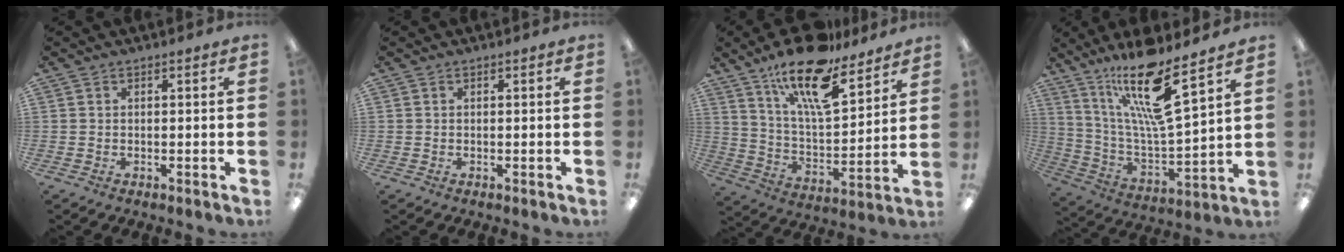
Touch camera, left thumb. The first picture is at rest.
{"total": 0.0}
{"total": 19.3, "force": [14.2, 6.4, 11.4], "torque": [-0.197, -0.086, 0.242]}
{"total": 18.5, "force": [13.0, 3.5, 12.7], "torque": [-0.242, -0.076, 0.211]}